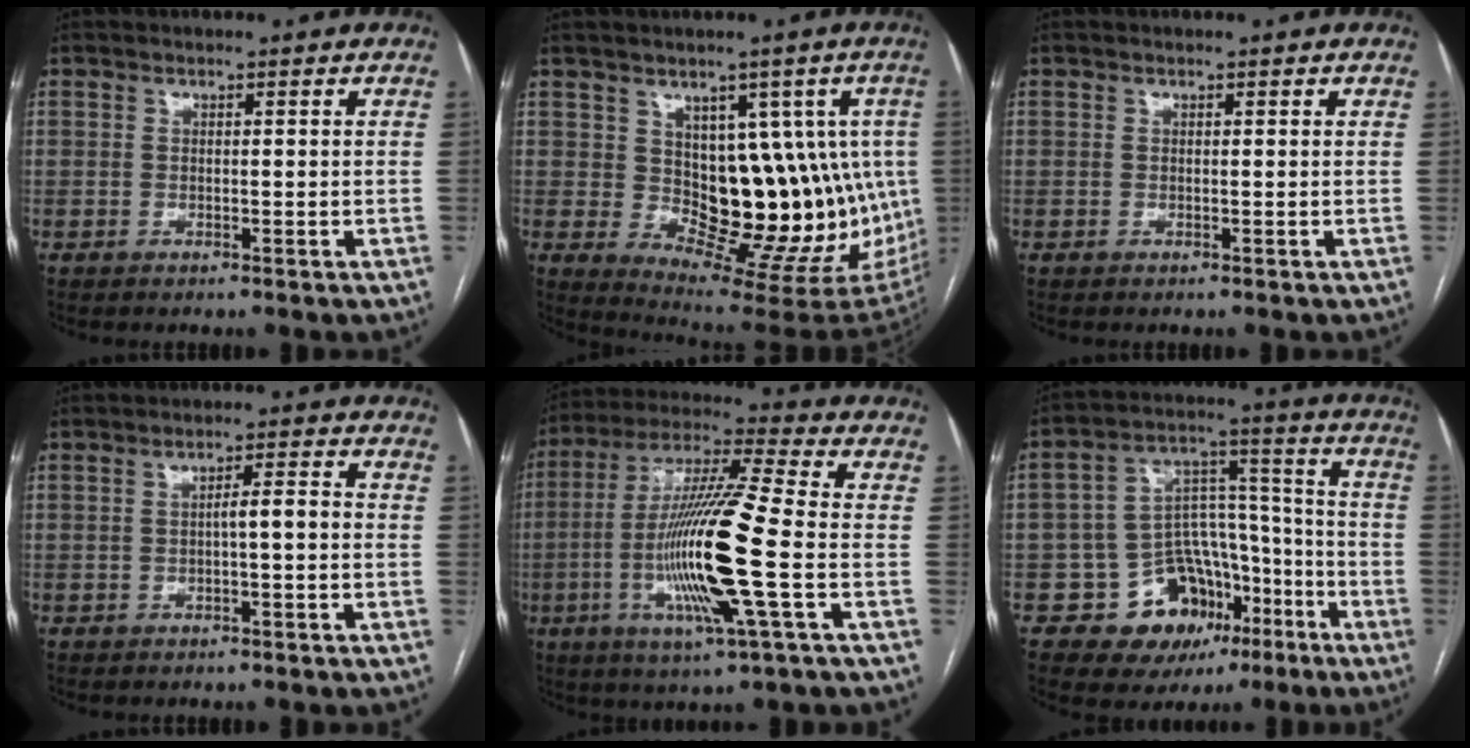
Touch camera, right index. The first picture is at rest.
{"total": 14.5, "force": [1.2, 7.8, 12.2], "torque": [-0.135, 0.011, 0.034]}
{"total": 0.0}
{"total": 3.2, "force": [-0.6, 0.4, 3.1], "torque": [-0.048, 0.009, -0.007]}
{"total": 18.2, "force": [-3.8, 0.3, 17.8], "torque": [-0.358, -0.011, -0.077]}
{"total": 14.1, "force": [-7.4, 10.3, 6.0], "torque": [-0.072, 0.063, -0.102]}